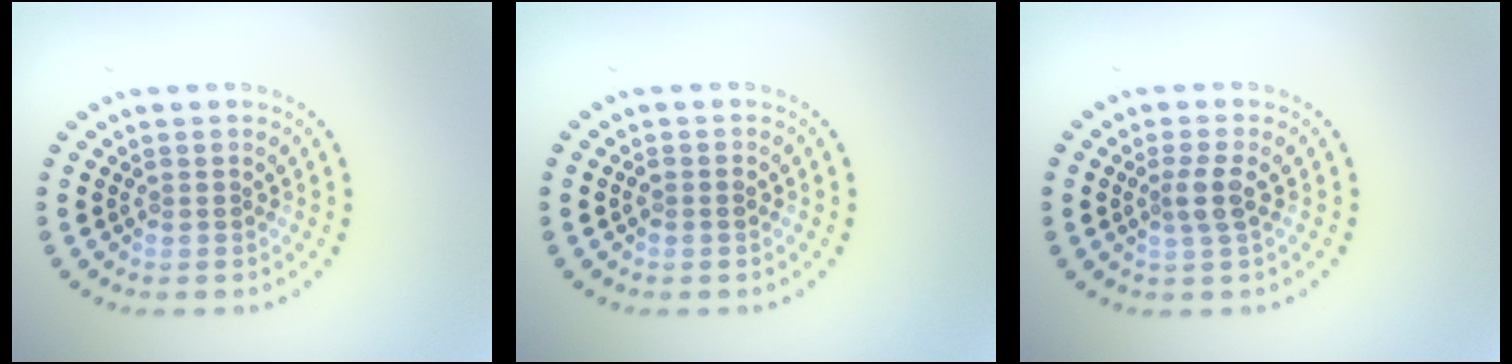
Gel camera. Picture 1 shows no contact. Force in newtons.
{"total": 0.9, "press": 0.8, "slide": 0.2}
{"total": 2.1, "press": 1.8, "slide": 1.2}